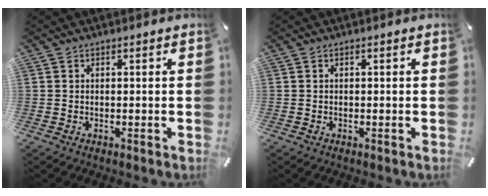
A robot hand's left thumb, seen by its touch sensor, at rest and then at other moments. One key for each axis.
{"total": 0.0}